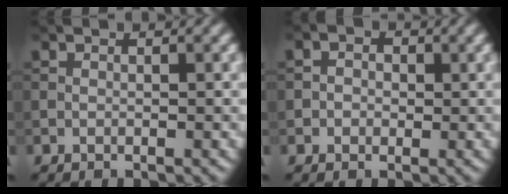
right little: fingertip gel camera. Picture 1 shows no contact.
{"total": 1.8, "force": [0.1, 1.7, 0.7], "torque": [0.000, 0.001, -0.012]}